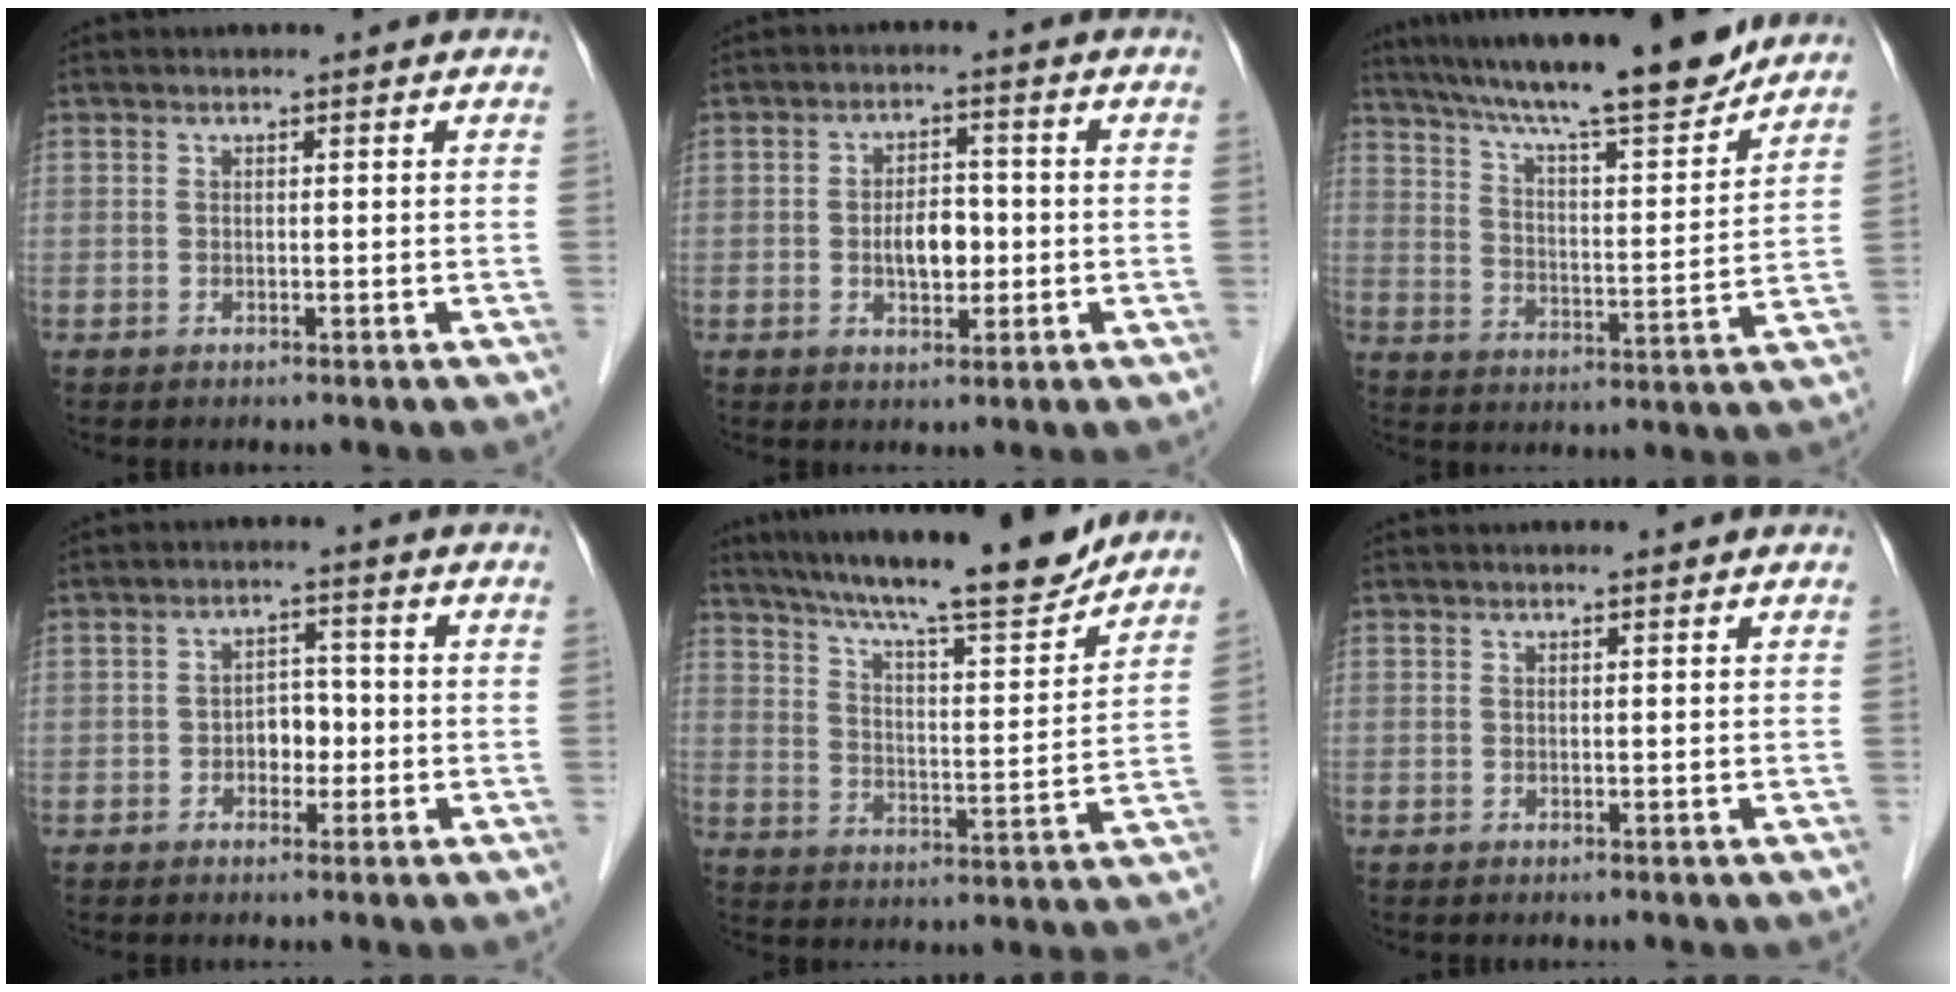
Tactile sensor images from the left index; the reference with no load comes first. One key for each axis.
{"total": 4.9, "fx": -0.9, "fy": 2.6, "fz": 4.1, "tx": -0.070, "ty": 0.002, "tz": -0.012}
{"total": 19.1, "fx": 16.5, "fy": 1.2, "fz": 9.6, "tx": -0.157, "ty": 0.001, "tz": 0.252}
{"total": 3.6, "fx": -1.1, "fy": 2.4, "fz": 2.4, "tx": -0.034, "ty": 0.008, "tz": -0.020}
{"total": 18.3, "fx": 16.1, "fy": 1.1, "fz": 8.8, "tx": -0.144, "ty": -0.004, "tz": 0.241}
{"total": 0.8, "fx": 0.7, "fy": 0.1, "fz": 0.4, "tx": -0.006, "ty": 0.008, "tz": 0.009}